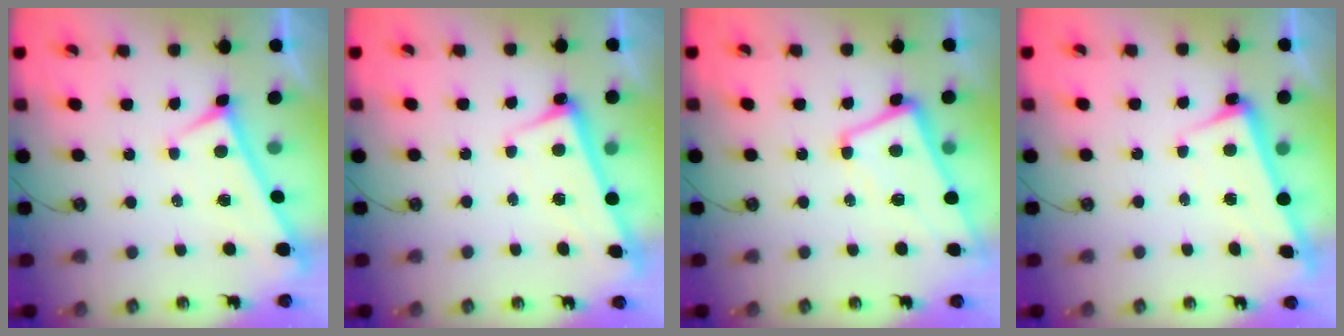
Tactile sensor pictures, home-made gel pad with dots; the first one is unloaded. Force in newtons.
{"total": 2.6, "press": 2.6, "slide": 0.5}
{"total": 1.5, "press": 1.2, "slide": 0.8}
{"total": 2.4, "press": 2.3, "slide": 0.9}